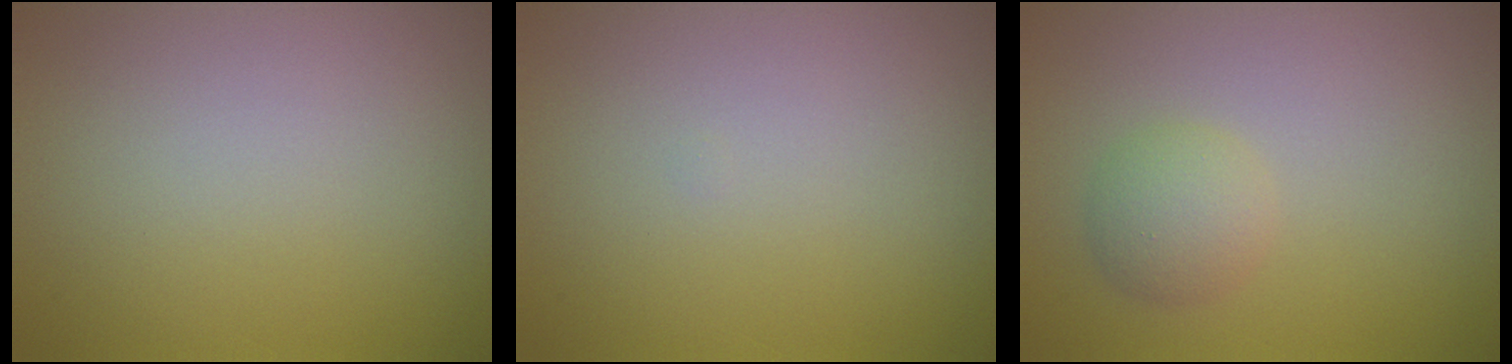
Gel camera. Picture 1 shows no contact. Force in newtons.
{"total": 0.0}
{"total": 2.3, "press": 2.3, "slide": 0.1}